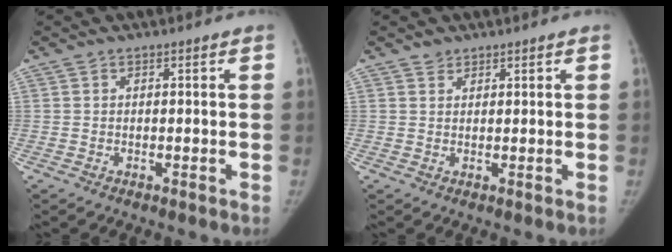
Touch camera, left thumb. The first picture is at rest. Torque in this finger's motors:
{"motor_torque": [0.28, -0.08, 0.30, 0.01, 0.05]}